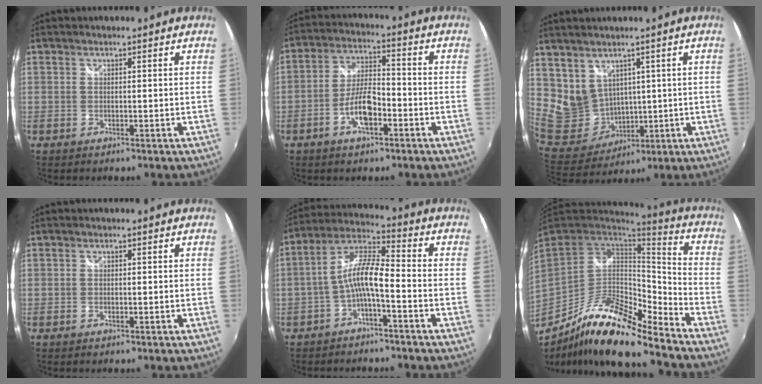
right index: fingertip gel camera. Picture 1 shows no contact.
{"total": 8.1, "force": [-3.7, 2.8, 6.6], "torque": [-0.134, 0.009, -0.063]}
{"total": 10.1, "force": [5.0, 8.0, 3.7], "torque": [-0.085, 0.002, 0.131]}
{"total": 0.6, "force": [-0.2, 0.4, 0.4], "torque": [-0.007, 0.000, -0.004]}
{"total": 8.2, "force": [-3.1, 1.9, 7.4], "torque": [-0.168, 0.018, -0.059]}
{"total": 17.3, "force": [-12.9, 3.1, 11.1], "torque": [-0.205, -0.015, -0.247]}